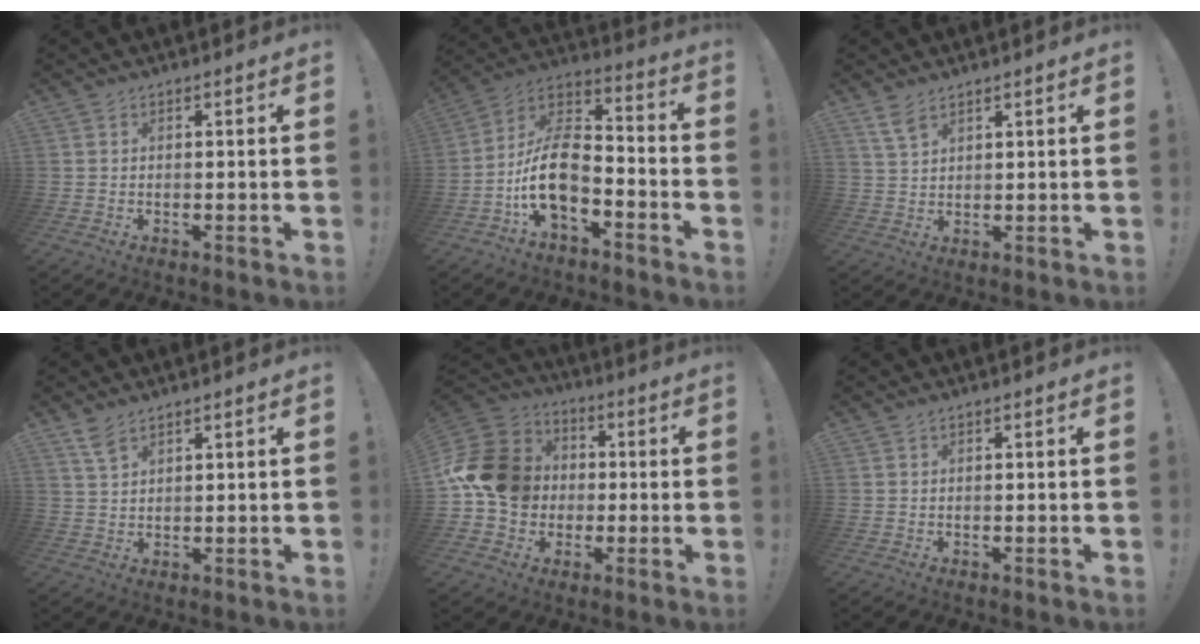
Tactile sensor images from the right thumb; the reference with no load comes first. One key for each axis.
{"total": 14.3, "fx": -6.2, "fy": 8.1, "fz": 10.0, "tx": -0.194, "ty": 0.031, "tz": -0.100}
{"total": 4.9, "fx": 3.4, "fy": 2.0, "fz": 2.9, "tx": -0.057, "ty": -0.013, "tz": 0.063}
{"total": 4.5, "fx": 3.1, "fy": 1.8, "fz": 2.7, "tx": -0.050, "ty": -0.011, "tz": 0.058}
{"total": 17.0, "fx": -0.3, "fy": 14.5, "fz": 8.8, "tx": -0.148, "ty": 0.014, "tz": 0.004}
{"total": 0.0}